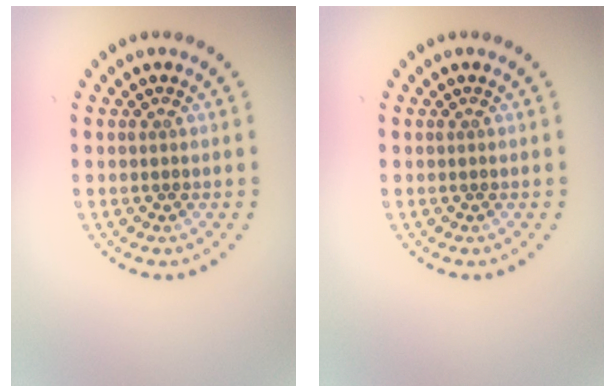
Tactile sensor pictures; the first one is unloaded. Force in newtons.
{"total": 0.0}